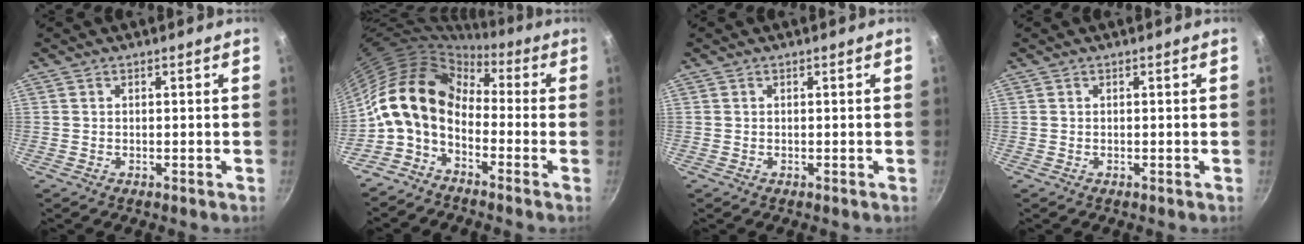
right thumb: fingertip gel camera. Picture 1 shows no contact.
{"total": 13.6, "force": [-2.3, 9.1, 9.9], "torque": [-0.173, 0.043, -0.065]}
{"total": 0.0}
{"total": 0.0}